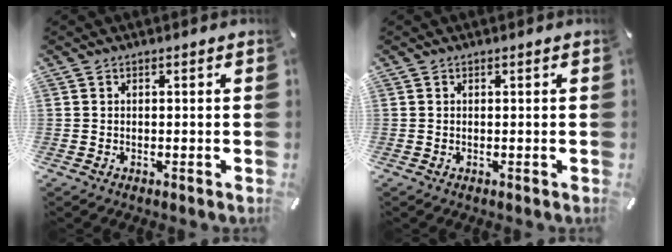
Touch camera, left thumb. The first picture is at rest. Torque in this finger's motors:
{"motor_torque": [0.01, 0.01, -0.06, 0.04, 0.00]}